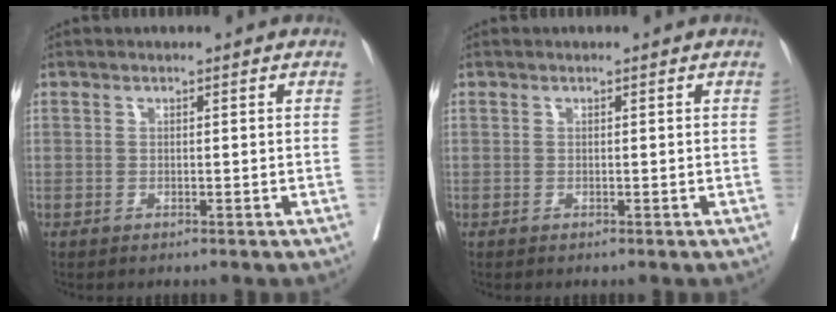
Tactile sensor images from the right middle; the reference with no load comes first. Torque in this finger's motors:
{"motor_torque": [-0.26, -0.04, 0.02, 0.00]}